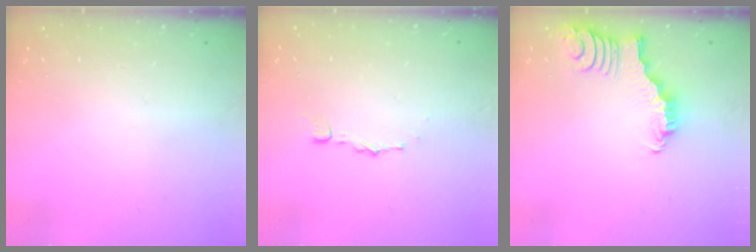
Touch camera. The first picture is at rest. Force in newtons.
{"total": 2.6, "press": 2.6, "slide": 0.2}
{"total": 2.9, "press": 2.8, "slide": 0.4}